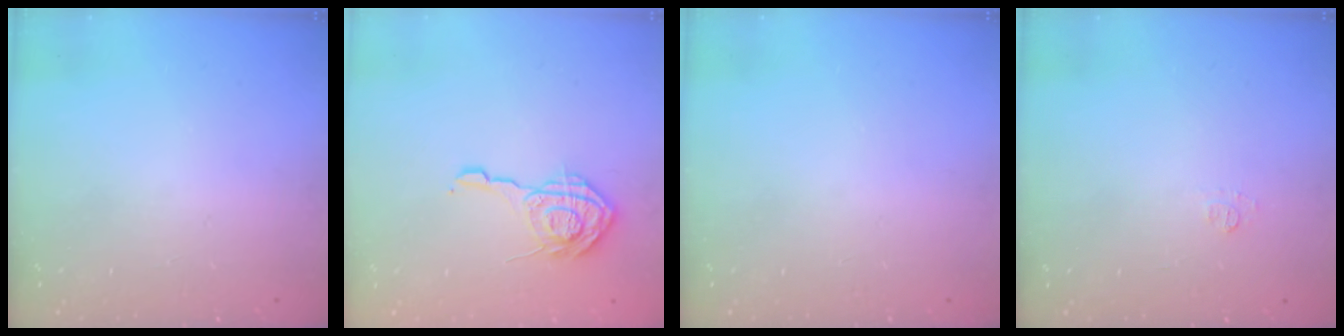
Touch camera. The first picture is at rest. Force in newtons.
{"total": 11.1, "press": 11.1, "slide": 0.9}
{"total": 0.0}
{"total": 3.5, "press": 3.5, "slide": 0.5}